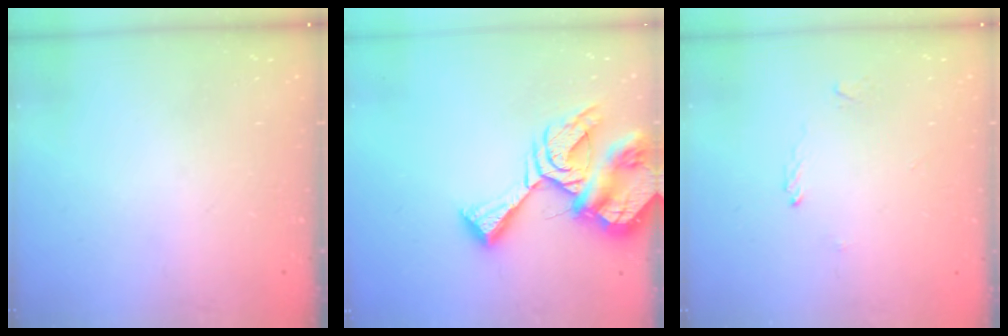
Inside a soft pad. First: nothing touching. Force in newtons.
{"total": 14.7, "press": 14.6, "slide": 1.6}
{"total": 1.9, "press": 1.9, "slide": 0.5}